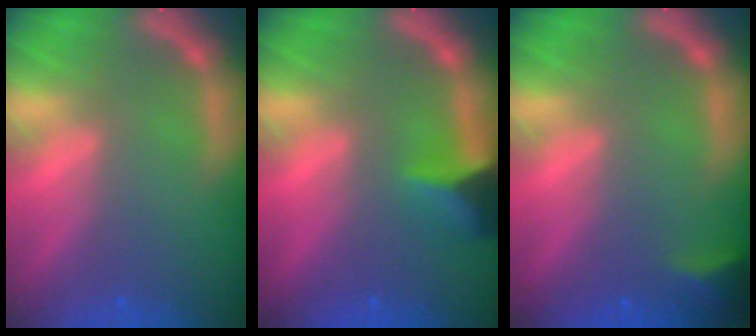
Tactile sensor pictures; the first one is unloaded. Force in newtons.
{"total": 4.0}
{"total": 2.4}